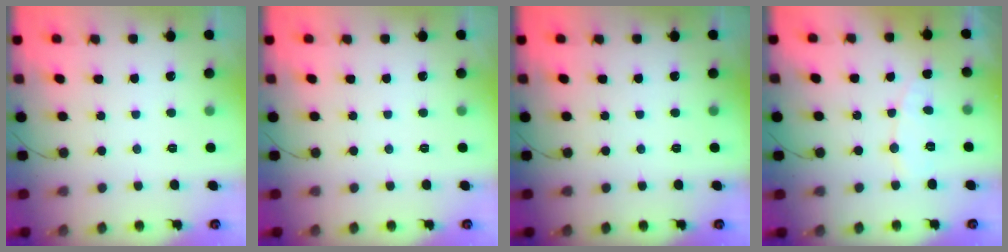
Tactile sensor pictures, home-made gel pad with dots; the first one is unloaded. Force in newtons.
{"total": 0.0}
{"total": 0.0}
{"total": 6.0, "press": 6.0, "slide": 0.5}